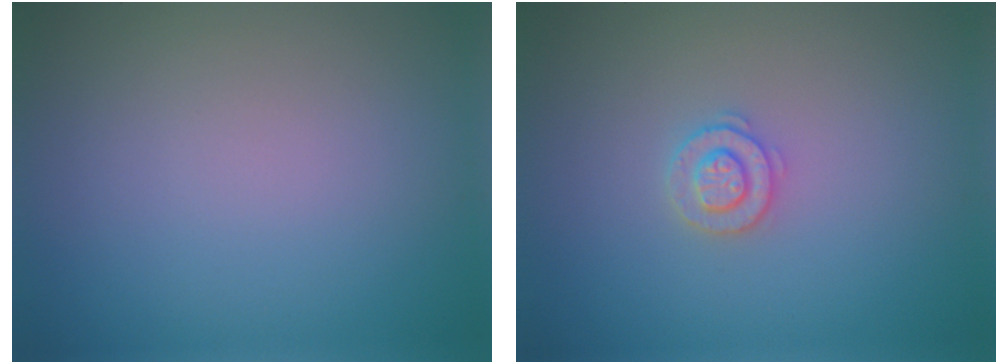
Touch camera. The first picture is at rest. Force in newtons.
{"total": 2.0, "press": 1.9, "slide": 0.4}